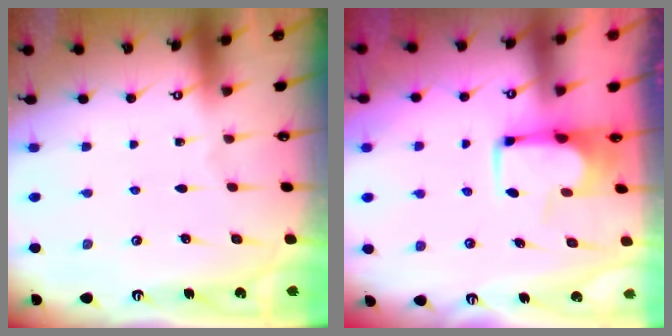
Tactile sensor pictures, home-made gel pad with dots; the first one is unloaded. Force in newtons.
{"total": 3.8, "press": 3.8, "slide": 0.4}